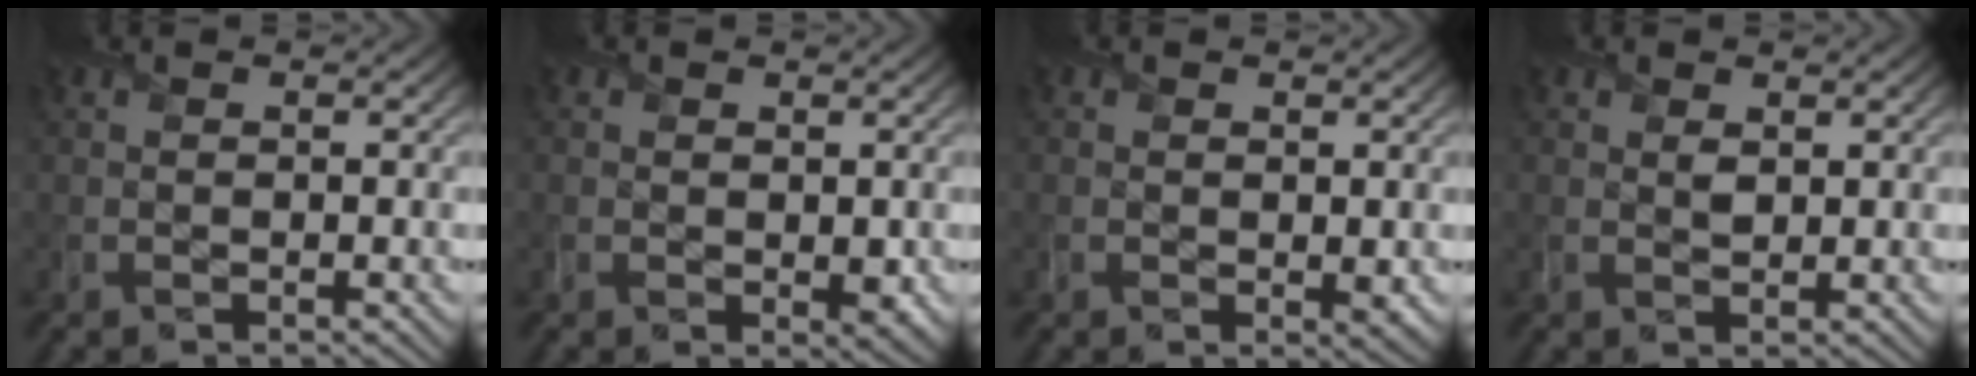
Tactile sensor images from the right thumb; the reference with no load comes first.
{"total": 1.8, "force": [-0.1, 1.3, 1.2], "torque": [-0.021, -0.013, 0.001]}
{"total": 1.3, "force": [-0.1, 0.9, 1.0], "torque": [-0.014, -0.011, 0.000]}
{"total": 1.4, "force": [0.7, 0.7, 0.9], "torque": [-0.020, -0.001, 0.014]}